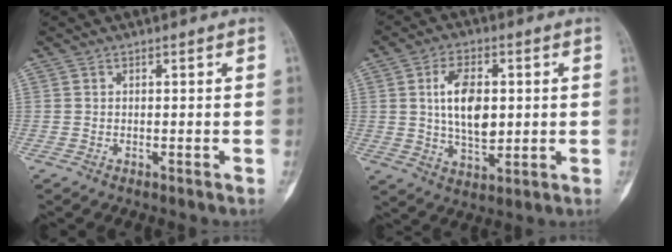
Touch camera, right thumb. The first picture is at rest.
{"total": 10.6, "force": [1.6, 5.9, 8.7], "torque": [-0.142, -0.008, 0.032]}